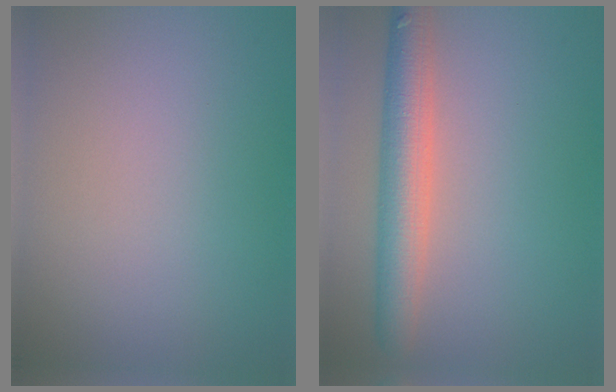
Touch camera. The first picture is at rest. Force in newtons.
{"total": 5.4, "press": 5.4, "slide": 0.2}